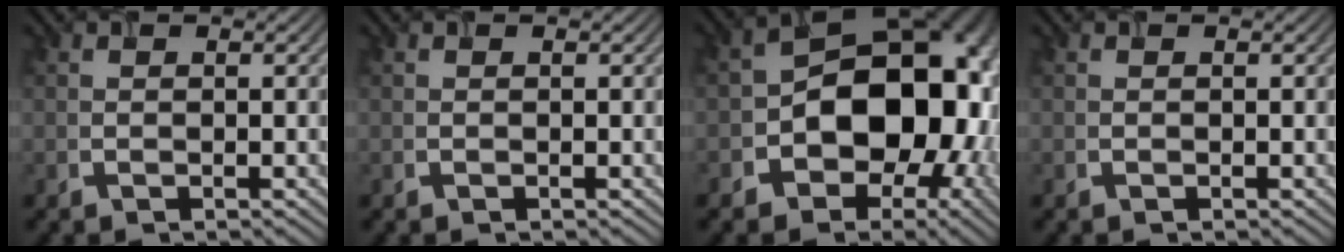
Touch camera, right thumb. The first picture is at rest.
{"total": 0.0}
{"total": 16.3, "force": [-3.1, 11.5, 11.1], "torque": [-0.126, -0.020, -0.048]}
{"total": 0.0}